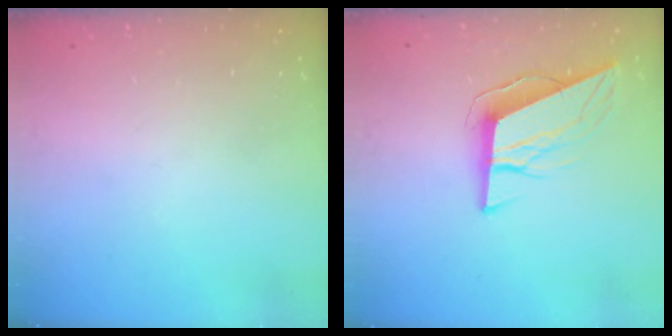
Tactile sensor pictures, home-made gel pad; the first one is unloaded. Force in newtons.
{"total": 10.7, "press": 10.2, "slide": 3.3}